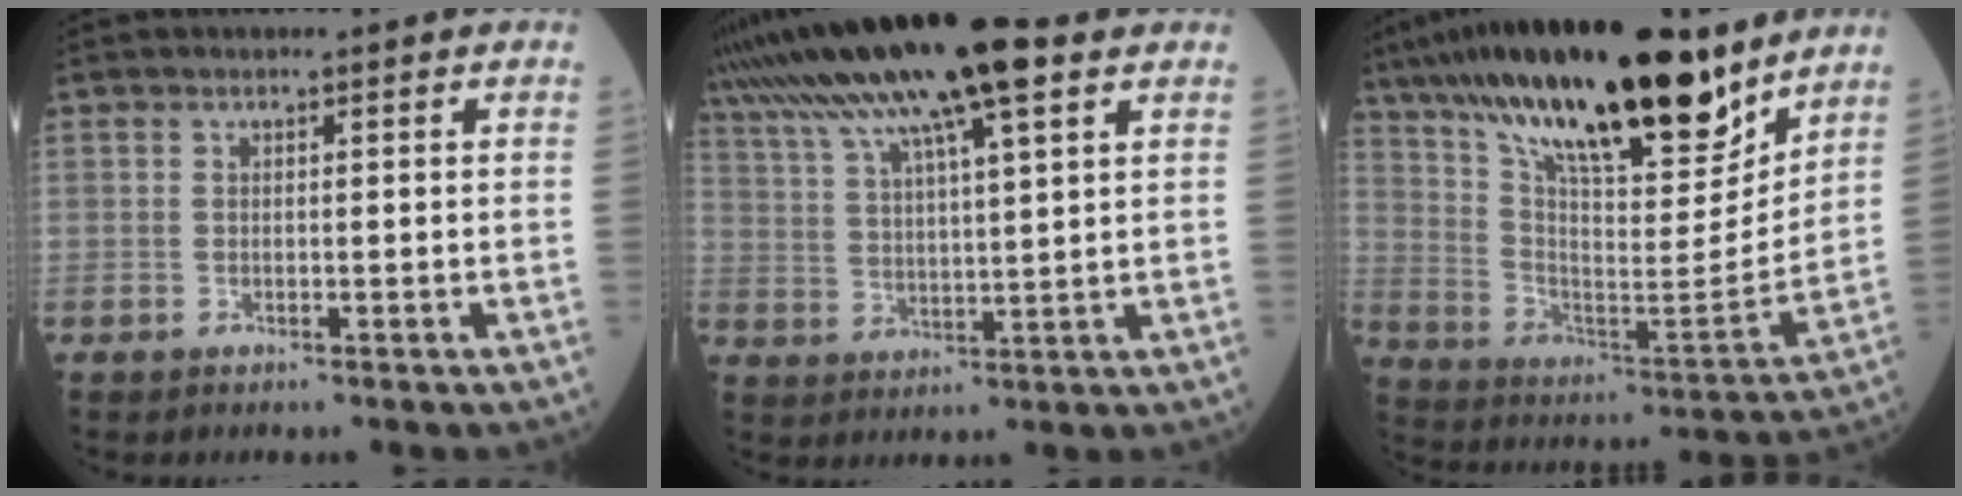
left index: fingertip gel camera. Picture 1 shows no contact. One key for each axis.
{"total": 18.0, "fx": 11.9, "fy": 1.7, "fz": 13.4, "tx": -0.246, "ty": 0.045, "tz": 0.205}
{"total": 26.1, "fx": 18.9, "fy": 5.9, "fz": 17.0, "tx": -0.292, "ty": 0.005, "tz": 0.320}